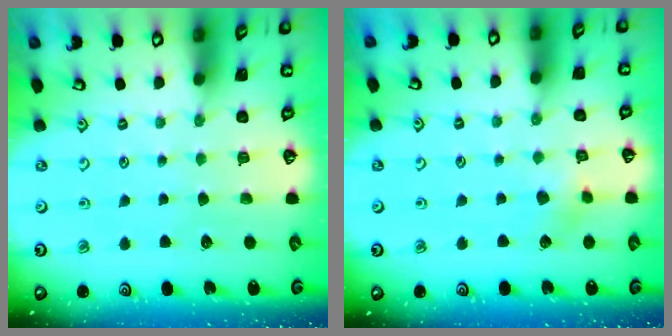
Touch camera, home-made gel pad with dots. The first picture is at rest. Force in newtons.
{"total": 4.7, "press": 4.7, "slide": 0.4}